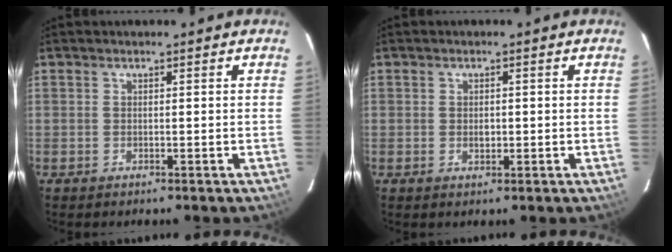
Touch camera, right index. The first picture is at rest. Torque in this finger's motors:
{"motor_torque": [0.02, 0.05, 0.02, 0.00]}